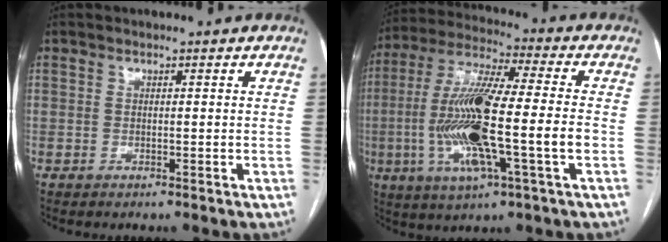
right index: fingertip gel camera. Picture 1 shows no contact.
{"total": 17.6, "force": [-3.3, 1.5, 17.3], "torque": [-0.348, -0.006, -0.063]}